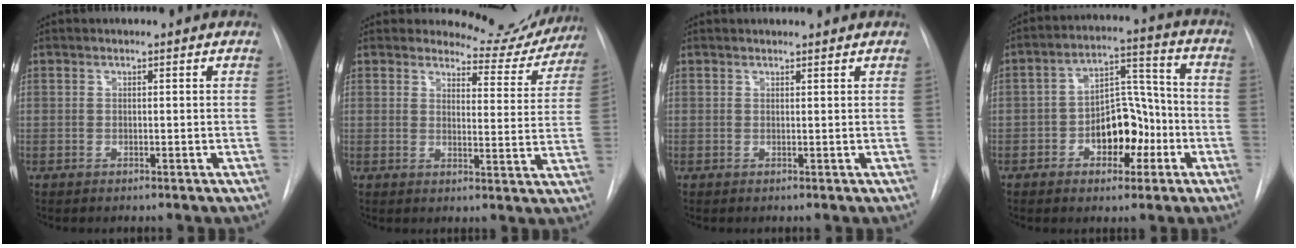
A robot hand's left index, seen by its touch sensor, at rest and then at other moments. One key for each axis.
{"total": 8.9, "fx": 8.7, "fy": 2.2, "fz": -0.4, "tx": 0.020, "ty": -0.040, "tz": 0.089}
{"total": 2.5, "fx": 2.4, "fy": 0.2, "fz": 0.4, "tx": -0.005, "ty": 0.014, "tz": 0.029}
{"total": 9.5, "fx": -3.4, "fy": 5.4, "fz": 7.1, "tx": -0.111, "ty": 0.029, "tz": -0.051}